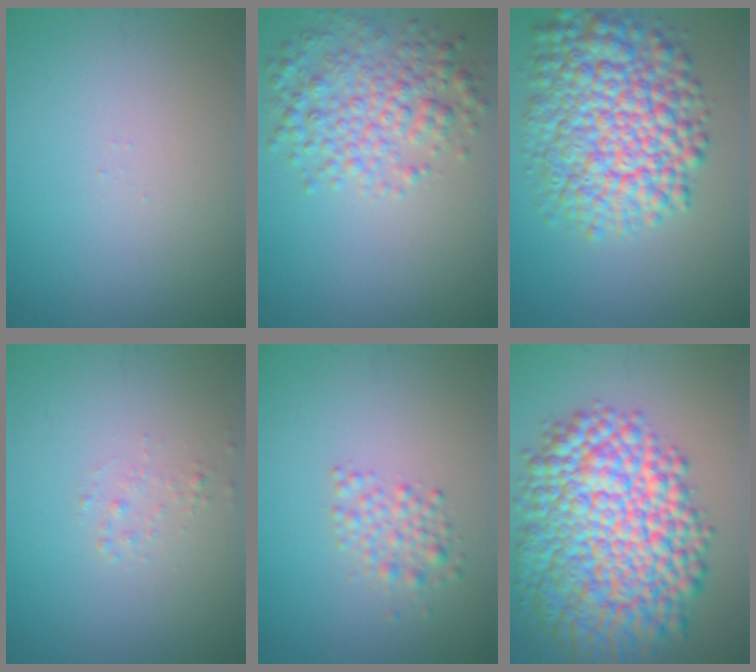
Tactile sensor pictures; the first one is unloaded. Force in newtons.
{"total": 4.8, "press": 4.8, "slide": 0.1}
{"total": 10.3, "press": 10.3, "slide": 0.2}
{"total": 0.8, "press": 0.8, "slide": 0.0}
{"total": 2.0, "press": 2.0, "slide": 0.1}
{"total": 14.4, "press": 14.4, "slide": 0.3}